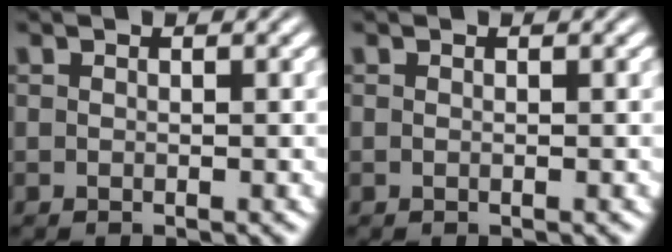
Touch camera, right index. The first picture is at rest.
{"total": 0.0}